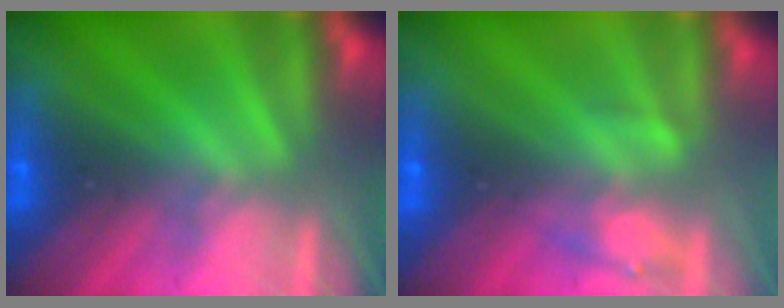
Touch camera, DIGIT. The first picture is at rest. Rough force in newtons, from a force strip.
{"total": 2.2}